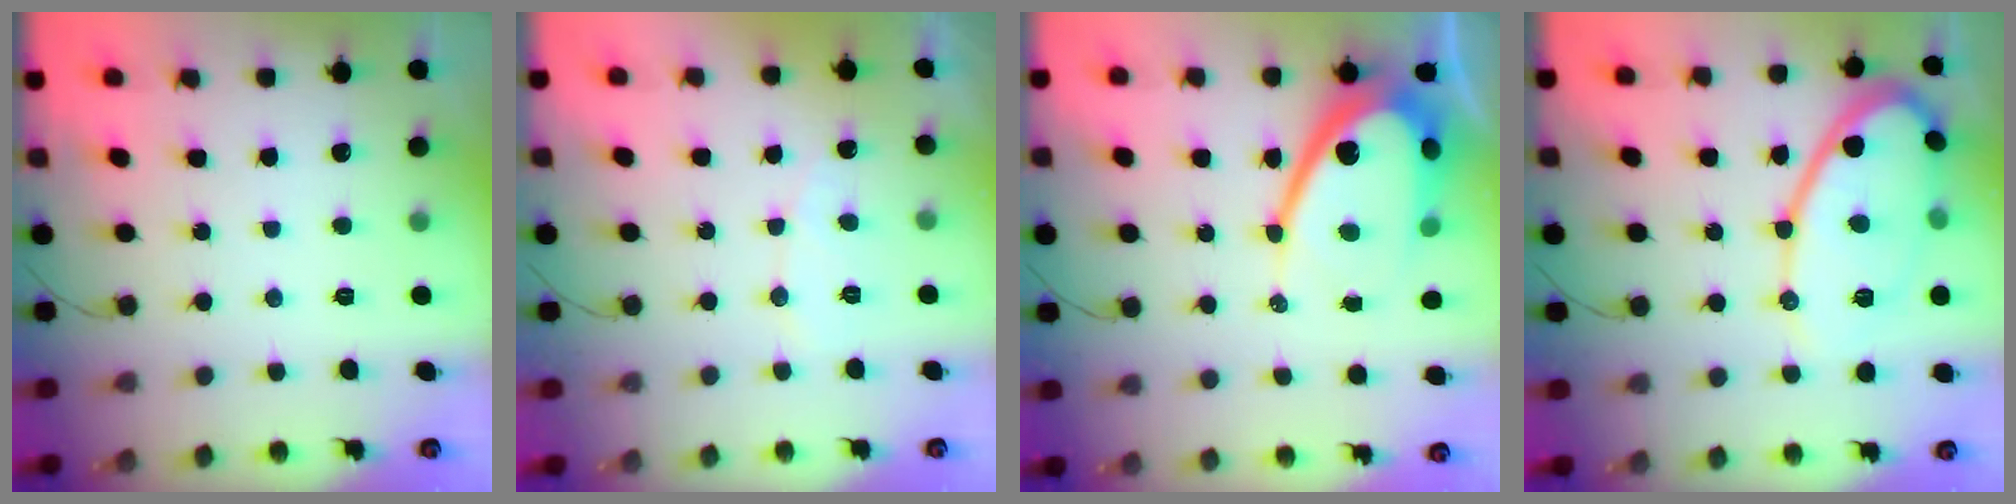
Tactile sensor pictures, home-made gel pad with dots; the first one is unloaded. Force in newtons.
{"total": 5.2, "press": 5.2, "slide": 0.2}
{"total": 17.9, "press": 17.8, "slide": 1.1}
{"total": 14.8, "press": 14.8, "slide": 0.8}